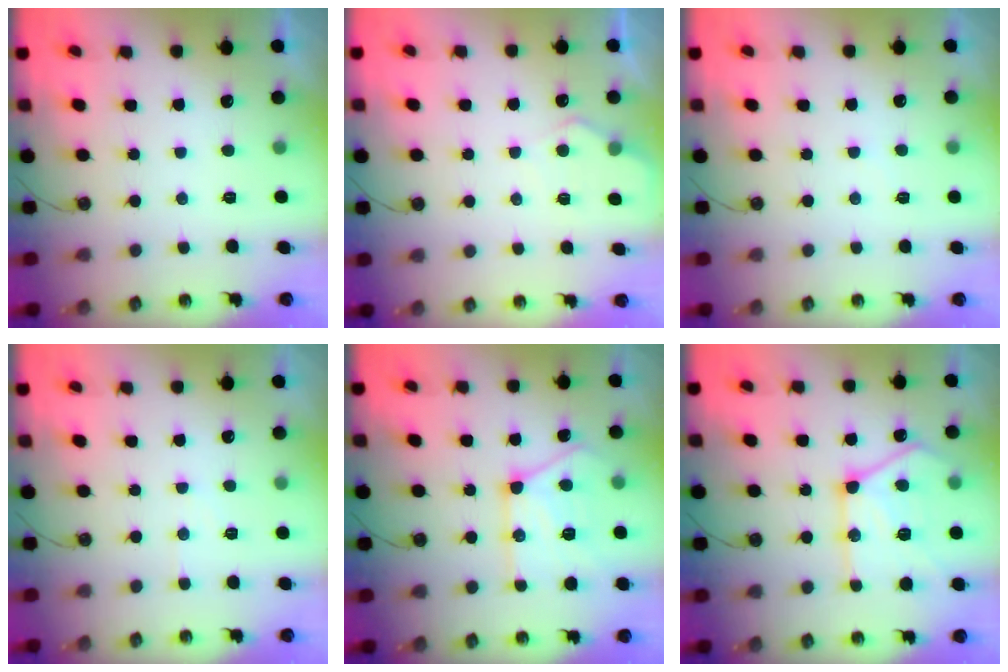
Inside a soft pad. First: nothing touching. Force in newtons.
{"total": 5.3, "press": 5.2, "slide": 0.7}
{"total": 2.0, "press": 2.0, "slide": 0.3}
{"total": 4.2, "press": 4.1, "slide": 0.6}
{"total": 16.4, "press": 16.4, "slide": 1.1}
{"total": 19.6, "press": 19.5, "slide": 2.0}